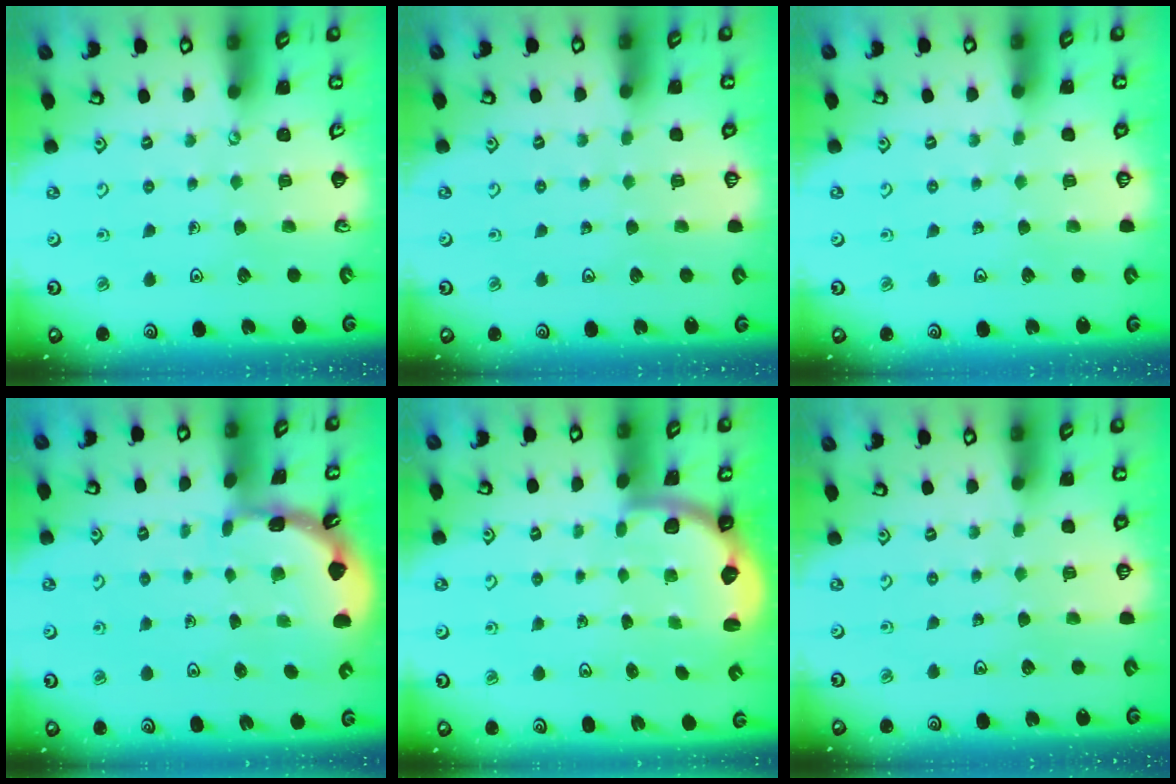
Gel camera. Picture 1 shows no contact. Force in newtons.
{"total": 0.0}
{"total": 0.0}
{"total": 1.8, "press": 1.8, "slide": 0.1}
{"total": 2.1, "press": 1.9, "slide": 0.8}
{"total": 0.0}